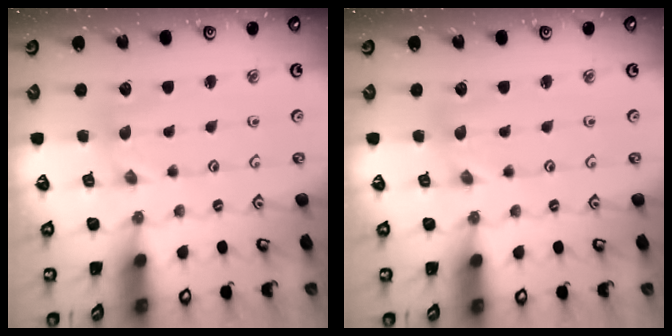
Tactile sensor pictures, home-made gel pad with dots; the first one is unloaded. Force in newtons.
{"total": 0.8, "press": 0.8, "slide": 0.0}